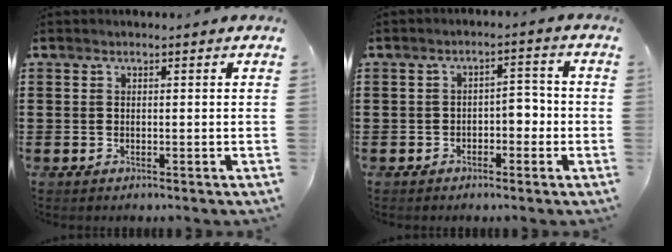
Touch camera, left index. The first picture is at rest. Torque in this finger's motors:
{"motor_torque": [0.12, 0.07, 0.05, 0.04]}